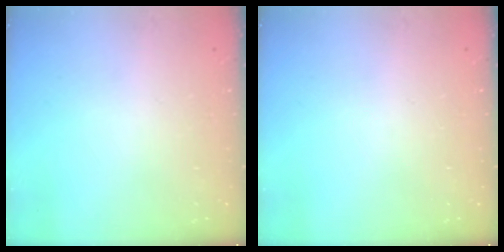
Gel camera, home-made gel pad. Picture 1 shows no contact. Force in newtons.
{"total": 0.0}